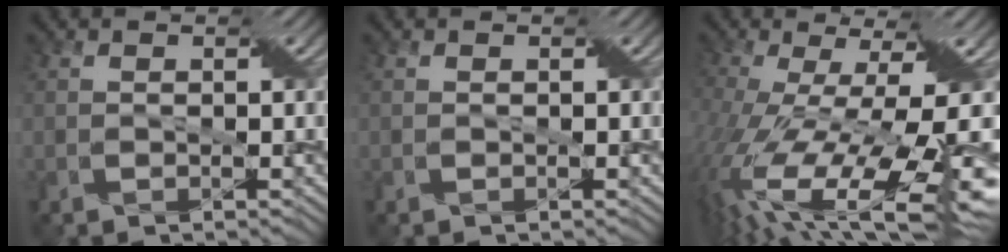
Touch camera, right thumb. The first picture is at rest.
{"total": 0.0}
{"total": 18.0, "force": [-4.2, 5.8, 16.5], "torque": [-0.339, -0.039, -0.051]}